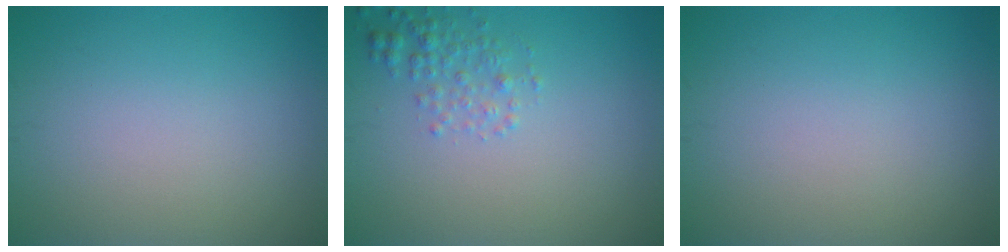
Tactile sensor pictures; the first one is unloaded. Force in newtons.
{"total": 1.9, "press": 1.9, "slide": 0.1}
{"total": 0.0}